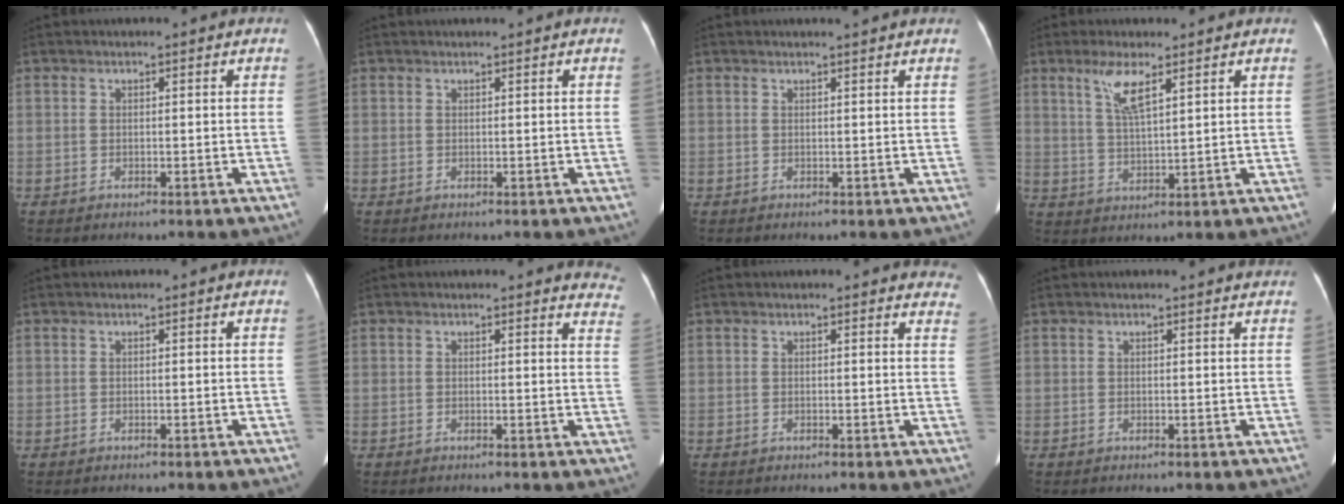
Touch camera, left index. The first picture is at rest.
{"total": 0.6, "force": [0.5, -0.1, 0.2], "torque": [-0.004, 0.007, 0.012]}
{"total": 1.7, "force": [1.6, -0.3, 0.6], "torque": [-0.012, 0.002, 0.020]}
{"total": 5.3, "force": [3.0, 0.4, 4.4], "torque": [-0.089, 0.000, 0.062]}
{"total": 0.0}
{"total": 5.9, "force": [5.7, 1.3, 0.5], "torque": [0.026, -0.028, 0.021]}
{"total": 6.2, "force": [5.8, 1.7, 1.0], "torque": [0.021, -0.016, 0.027]}
{"total": 2.1, "force": [2.0, 0.0, 0.3], "torque": [-0.008, 0.000, 0.015]}